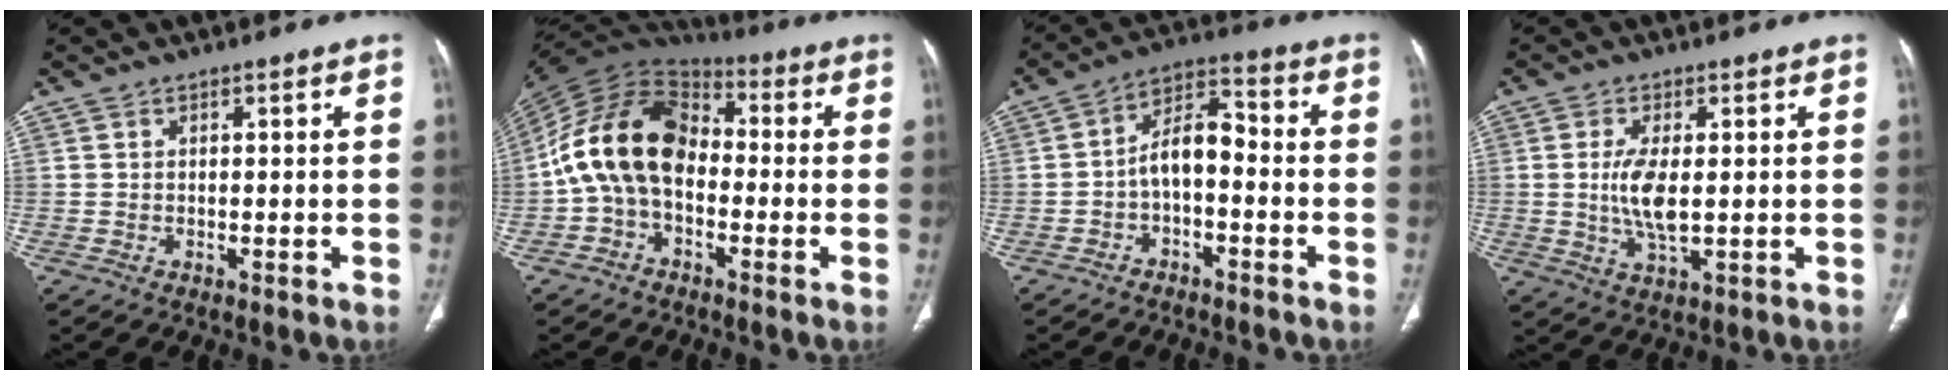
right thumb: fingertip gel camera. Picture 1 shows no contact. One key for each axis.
{"total": 16.0, "fx": -1.6, "fy": 10.8, "fz": 11.7, "tx": -0.205, "ty": 0.048, "tz": -0.041}
{"total": 7.7, "fx": -1.9, "fy": 4.1, "fz": 6.2, "tx": -0.099, "ty": 0.044, "tz": -0.042}
{"total": 6.7, "fx": 0.2, "fy": 2.5, "fz": 6.2, "tx": -0.134, "ty": -0.012, "tz": 0.007}